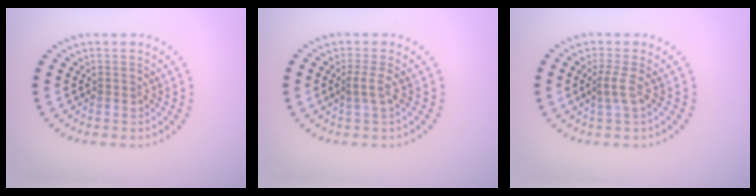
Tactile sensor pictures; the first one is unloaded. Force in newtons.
{"total": 1.5, "press": 1.1, "slide": 1.0}
{"total": 1.5, "press": 1.1, "slide": 1.1}